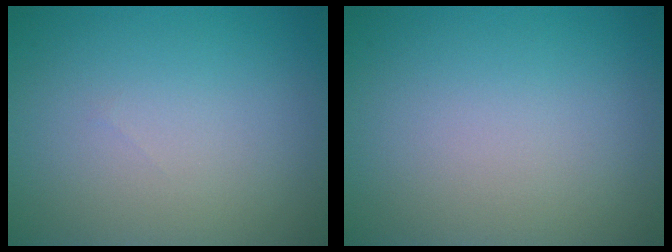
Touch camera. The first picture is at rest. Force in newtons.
{"total": 0.0}